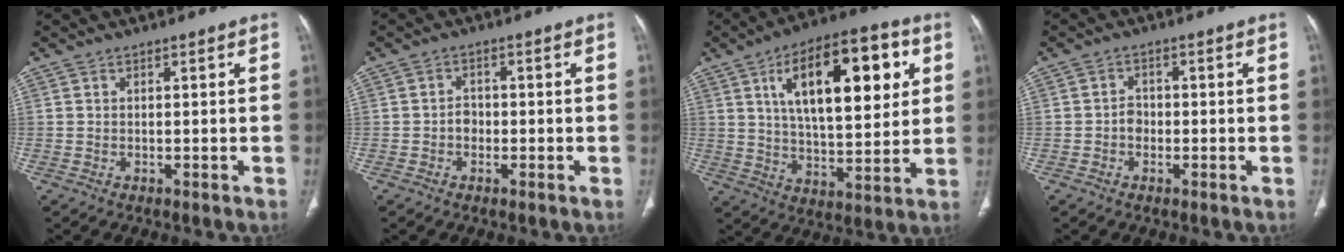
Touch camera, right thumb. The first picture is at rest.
{"total": 2.1, "force": [-0.7, 1.7, 1.0], "torque": [-0.004, 0.008, -0.015]}
{"total": 22.4, "force": [7.5, 9.8, 18.7], "torque": [-0.254, -0.011, 0.116]}
{"total": 2.1, "force": [-0.7, 1.7, 1.0], "torque": [-0.004, 0.008, -0.016]}